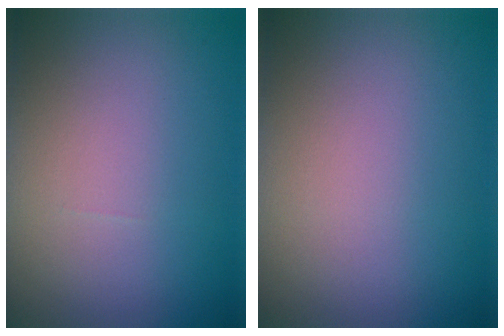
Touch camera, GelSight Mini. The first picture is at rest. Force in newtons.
{"total": 0.0}